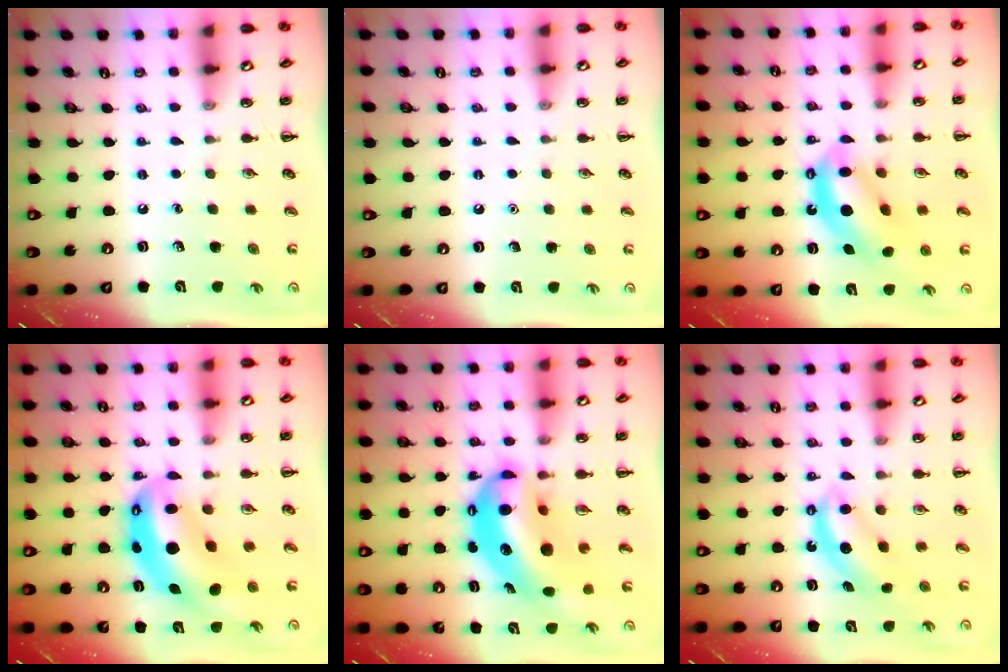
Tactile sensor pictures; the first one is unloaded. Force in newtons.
{"total": 1.6, "press": 1.6, "slide": 0.1}
{"total": 11.0, "press": 10.6, "slide": 2.9}
{"total": 11.7, "press": 11.4, "slide": 2.7}
{"total": 14.7, "press": 14.3, "slide": 3.6}
{"total": 6.7, "press": 6.6, "slide": 1.1}